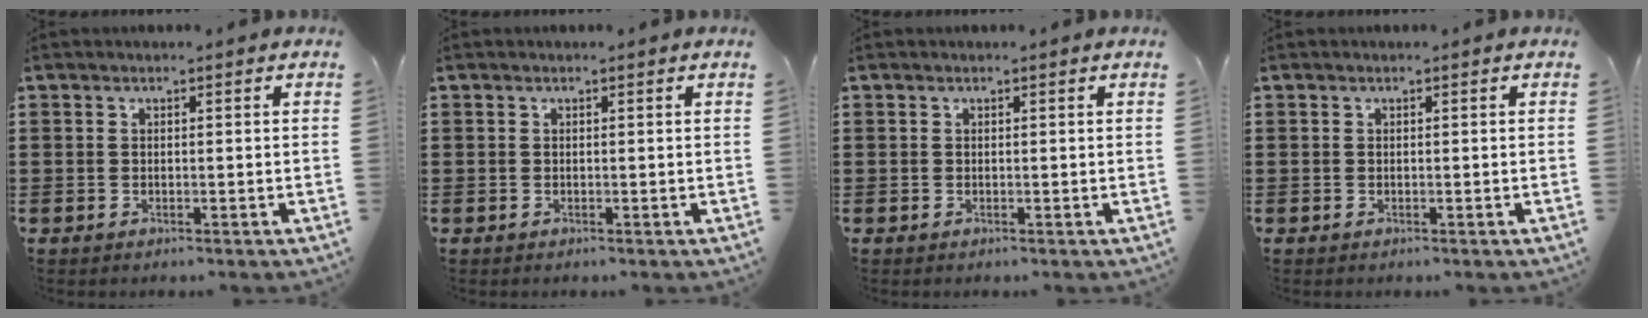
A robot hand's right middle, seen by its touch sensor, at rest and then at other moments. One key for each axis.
{"total": 0.0}
{"total": 0.0}
{"total": 0.0}